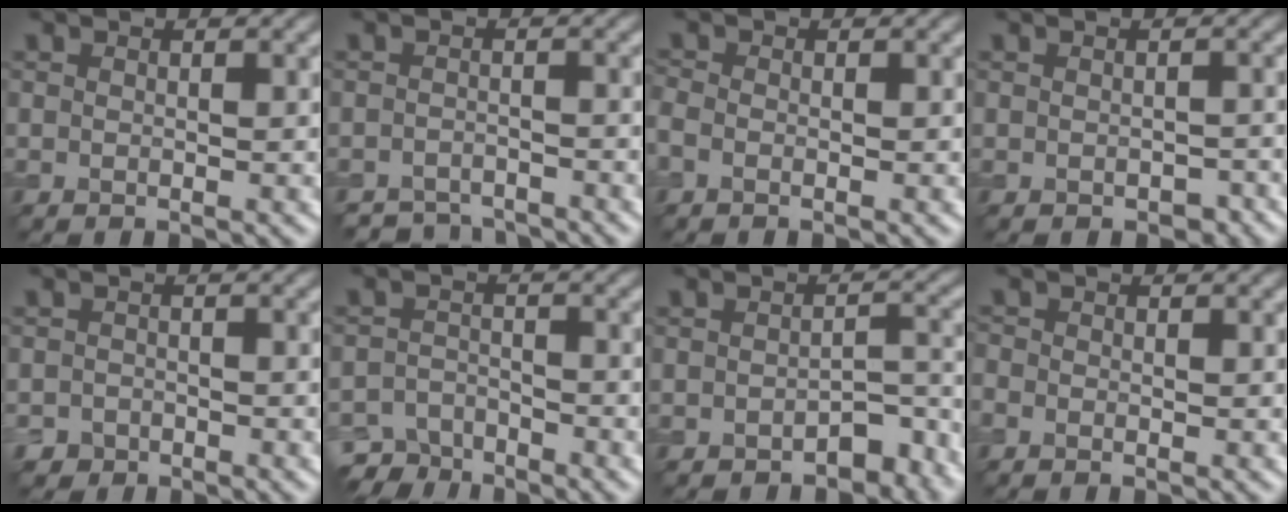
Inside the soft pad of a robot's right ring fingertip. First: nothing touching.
{"total": 3.2, "force": [-3.1, 0.6, 0.0], "torque": [0.006, 0.000, -0.057]}
{"total": 1.0, "force": [-0.6, 0.6, 0.6], "torque": [-0.018, -0.002, -0.018]}
{"total": 1.5, "force": [-0.8, 1.1, 0.8], "torque": [-0.010, -0.007, -0.009]}
{"total": 1.6, "force": [-1.1, 1.1, 0.0], "torque": [0.005, 0.009, -0.021]}
{"total": 4.1, "force": [-3.4, 2.1, 1.0], "torque": [-0.009, -0.006, -0.066]}
{"total": 3.3, "force": [-2.3, 1.6, 1.7], "torque": [-0.013, 0.005, -0.029]}
{"total": 0.8, "force": [-0.5, 0.5, 0.2], "torque": [-0.003, -0.001, -0.016]}